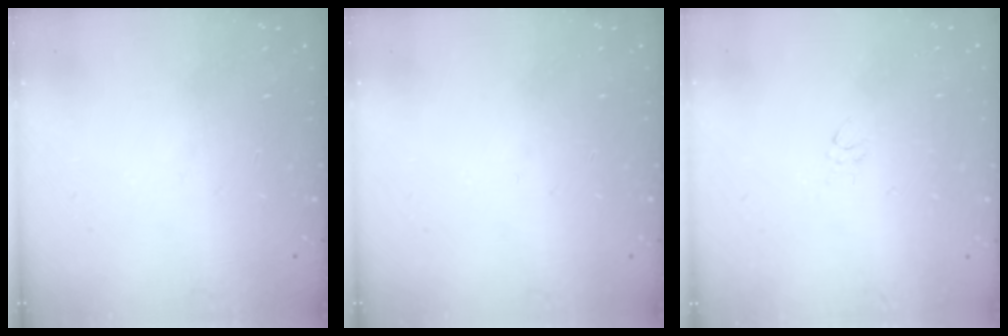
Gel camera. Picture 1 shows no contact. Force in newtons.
{"total": 0.0}
{"total": 2.2, "press": 2.1, "slide": 0.4}